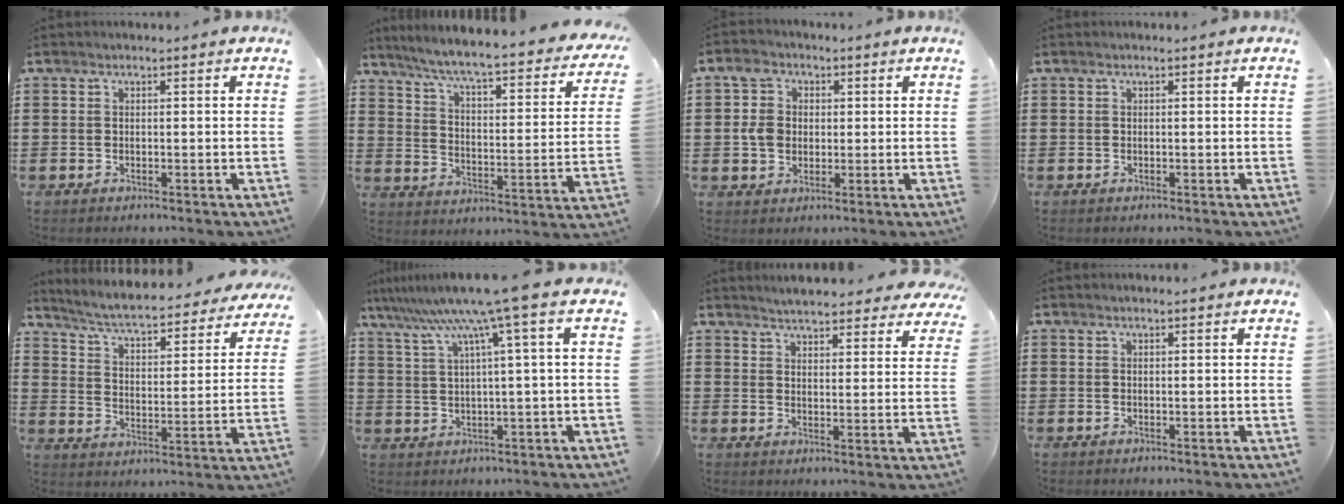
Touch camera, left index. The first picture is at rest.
{"total": 5.8, "force": [4.8, -0.4, 3.1], "torque": [-0.082, -0.045, 0.073]}
{"total": 5.5, "force": [0.8, 4.8, 2.7], "torque": [-0.073, 0.012, 0.011]}
{"total": 0.0}
{"total": 5.2, "force": [4.7, 0.0, 2.1], "torque": [-0.064, -0.037, 0.073]}
{"total": 9.2, "force": [5.0, -1.5, 7.5], "torque": [-0.165, -0.028, 0.078]}
{"total": 4.7, "force": [4.6, 0.2, 0.7], "torque": [-0.032, -0.017, 0.085]}
{"total": 0.0}